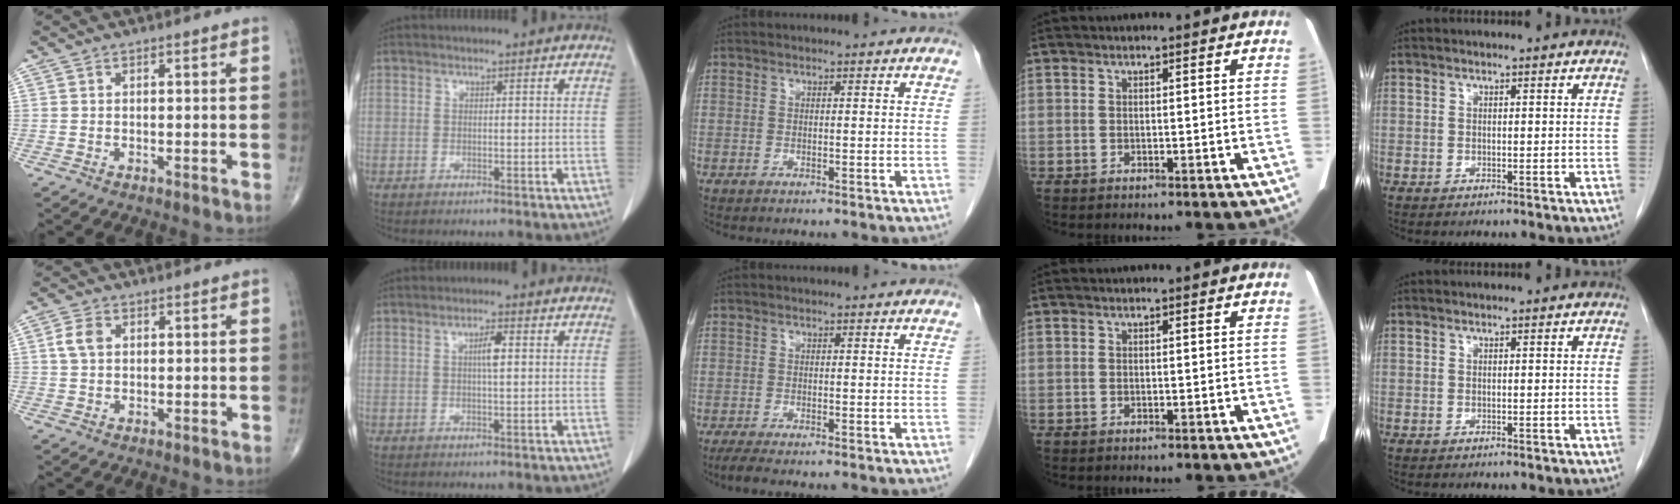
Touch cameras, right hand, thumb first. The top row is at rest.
{"thumb": {"total": 3.7, "force": [0.8, 2.6, 2.6], "torque": [-0.054, 0.005, 0.014]}, "index": {"total": 2.6, "force": [0.5, 0.3, 2.5], "torque": [-0.045, 0.002, 0.008]}, "middle": {"total": 2.8, "force": [-2.2, 0.1, 1.7], "torque": [-0.039, -0.011, -0.038]}}